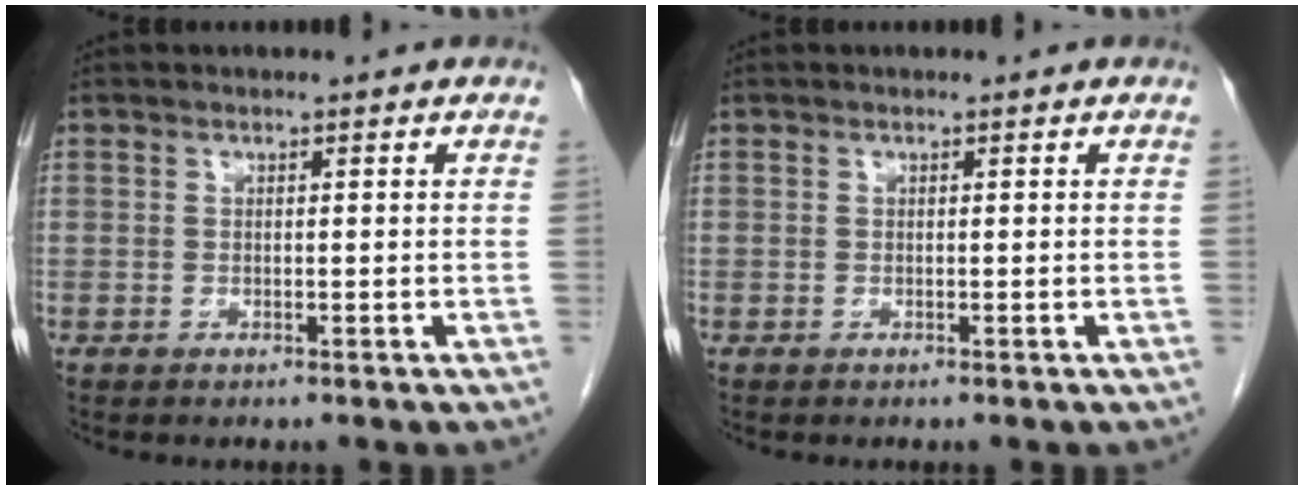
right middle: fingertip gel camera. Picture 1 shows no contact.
{"total": 0.0}